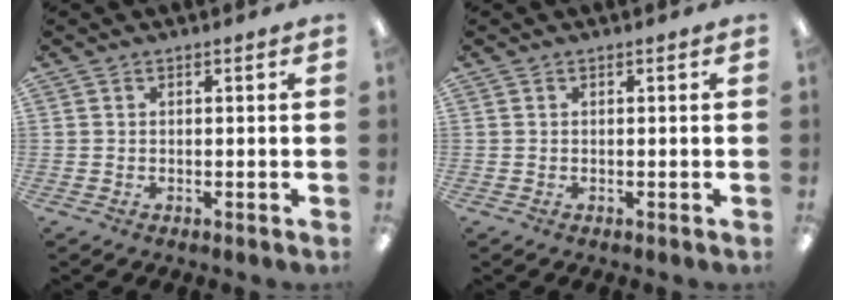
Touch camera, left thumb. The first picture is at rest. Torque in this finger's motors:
{"motor_torque": [-0.47, 0.30, 0.00, 0.00, 0.00]}